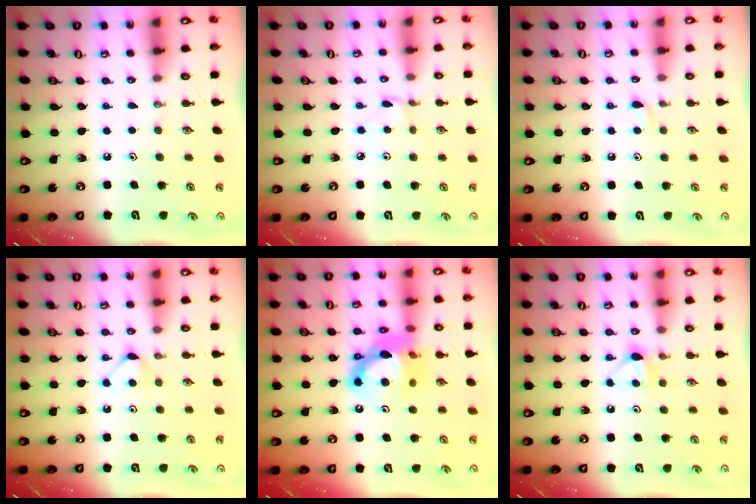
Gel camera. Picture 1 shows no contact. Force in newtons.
{"total": 1.2, "press": 1.2, "slide": 0.1}
{"total": 3.7, "press": 3.7, "slide": 0.5}
{"total": 4.6, "press": 4.5, "slide": 0.5}
{"total": 13.4, "press": 13.3, "slide": 1.9}
{"total": 6.6, "press": 6.5, "slide": 0.7}